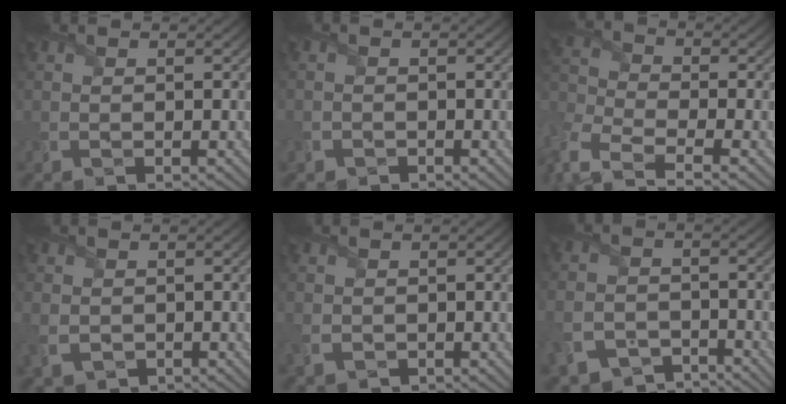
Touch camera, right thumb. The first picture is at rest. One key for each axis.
{"total": 1.1, "fx": -0.9, "fy": 0.6, "fz": -0.1, "tx": 0.011, "ty": -0.002, "tz": -0.017}
{"total": 7.7, "fx": -5.2, "fy": 3.1, "fz": 4.7, "tx": -0.128, "ty": -0.031, "tz": -0.111}
{"total": 3.1, "fx": -0.6, "fy": 2.6, "fz": 1.6, "tx": -0.058, "ty": -0.012, "tz": -0.011}
{"total": 2.0, "fx": -0.6, "fy": 1.7, "fz": 0.9, "tx": -0.030, "ty": -0.005, "tz": -0.012}
{"total": 7.6, "fx": -5.3, "fy": 4.7, "fz": 2.8, "tx": -0.071, "ty": -0.031, "tz": -0.089}